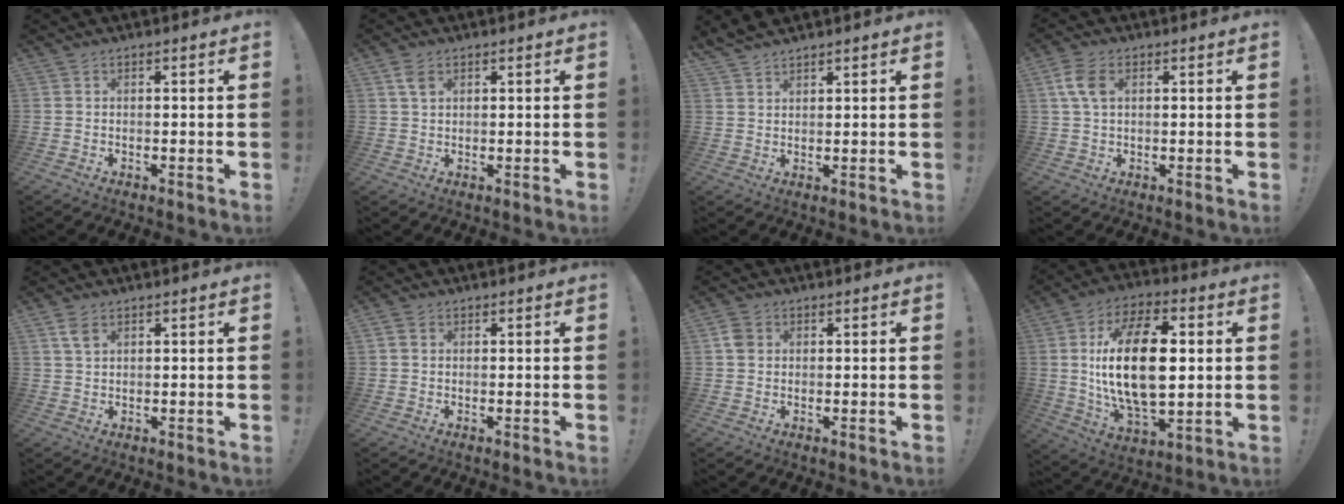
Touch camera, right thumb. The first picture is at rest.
{"total": 3.5, "force": [1.8, 2.0, 2.2], "torque": [-0.033, -0.004, 0.031]}
{"total": 3.3, "force": [3.1, 0.7, 0.4], "torque": [-0.009, -0.020, 0.060]}
{"total": 6.9, "force": [1.9, 4.6, 4.8], "torque": [-0.099, 0.005, 0.038]}
{"total": 3.6, "force": [1.9, 1.8, 2.4], "torque": [-0.036, -0.007, 0.034]}
{"total": 2.0, "force": [0.6, 1.5, 1.1], "torque": [-0.021, 0.005, 0.012]}
{"total": 3.3, "force": [0.9, 2.7, 1.7], "torque": [-0.016, 0.001, 0.015]}
{"total": 23.3, "force": [2.3, 12.3, 19.7], "torque": [-0.366, -0.001, 0.033]}